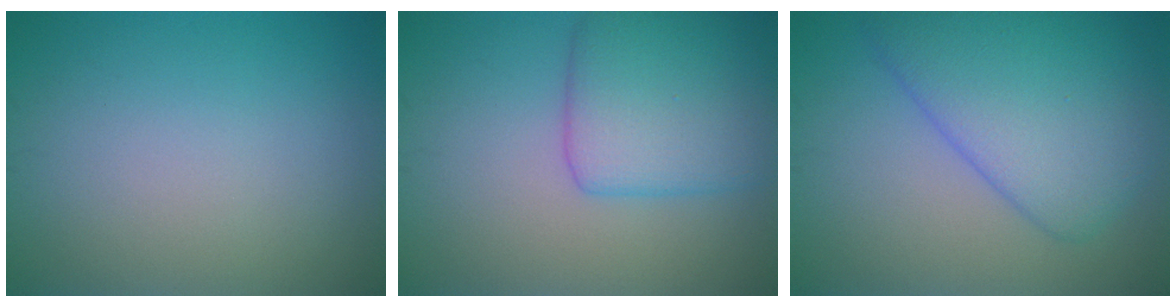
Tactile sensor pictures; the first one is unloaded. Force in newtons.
{"total": 5.8, "press": 5.8, "slide": 0.1}
{"total": 7.0, "press": 7.0, "slide": 0.5}